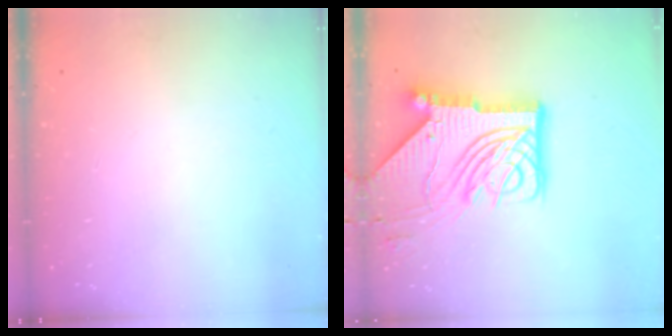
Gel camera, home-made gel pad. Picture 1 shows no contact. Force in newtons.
{"total": 19.9, "press": 19.8, "slide": 2.6}